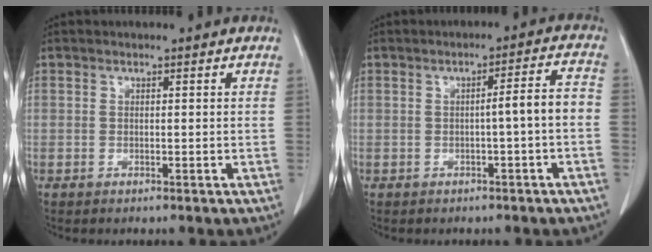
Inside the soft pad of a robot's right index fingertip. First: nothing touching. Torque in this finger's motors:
{"motor_torque": [0.65, -0.27, 0.35, 0.06]}